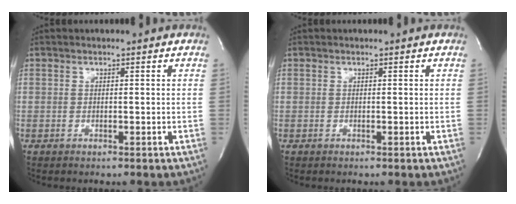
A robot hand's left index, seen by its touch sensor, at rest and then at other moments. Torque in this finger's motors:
{"motor_torque": [0.00, 0.00, -0.07, 0.00]}